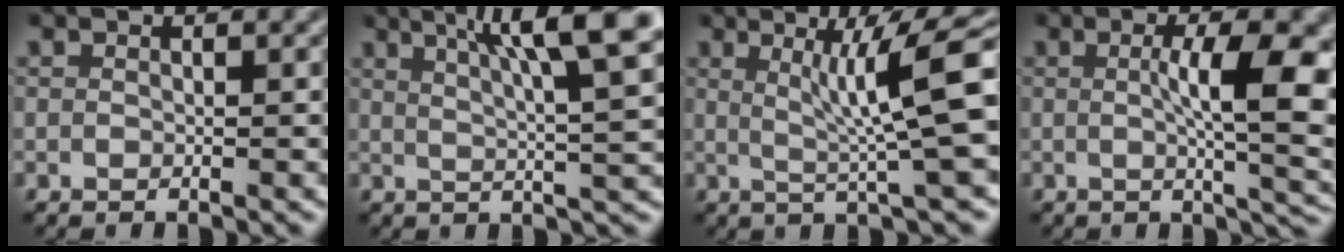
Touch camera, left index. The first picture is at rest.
{"total": 9.4, "force": [4.4, 1.8, 8.1], "torque": [-0.098, 0.024, 0.064]}
{"total": 7.8, "force": [1.9, 1.1, 7.5], "torque": [-0.102, 0.006, 0.032]}
{"total": 9.4, "force": [0.7, 2.5, 9.0], "torque": [-0.120, -0.001, 0.015]}